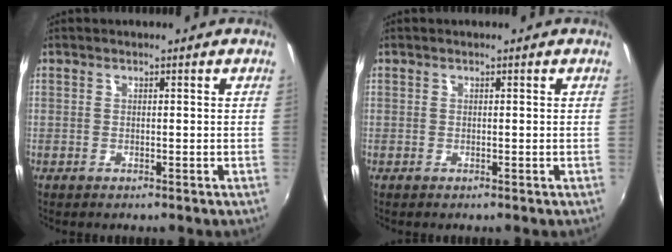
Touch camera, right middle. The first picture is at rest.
{"total": 0.0}